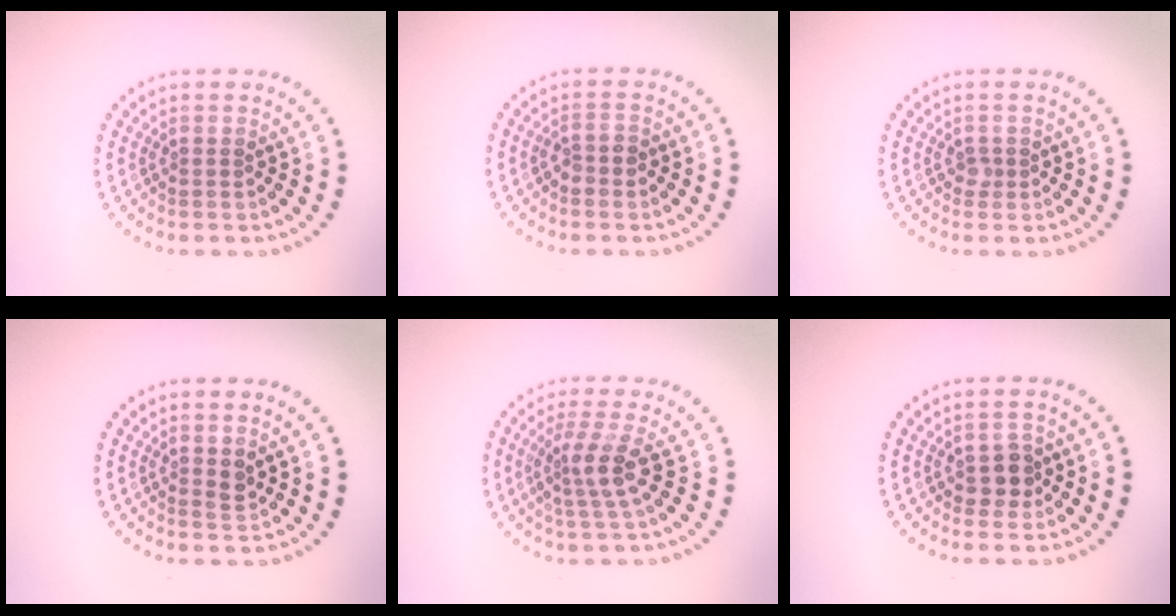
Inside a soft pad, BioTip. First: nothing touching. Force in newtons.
{"total": 1.4, "press": 1.2, "slide": 0.6}
{"total": 0.8, "press": 0.5, "slide": 0.6}
{"total": 1.0, "press": 1.0, "slide": 0.3}
{"total": 2.8, "press": 2.2, "slide": 1.8}
{"total": 1.7, "press": 1.6, "slide": 0.8}